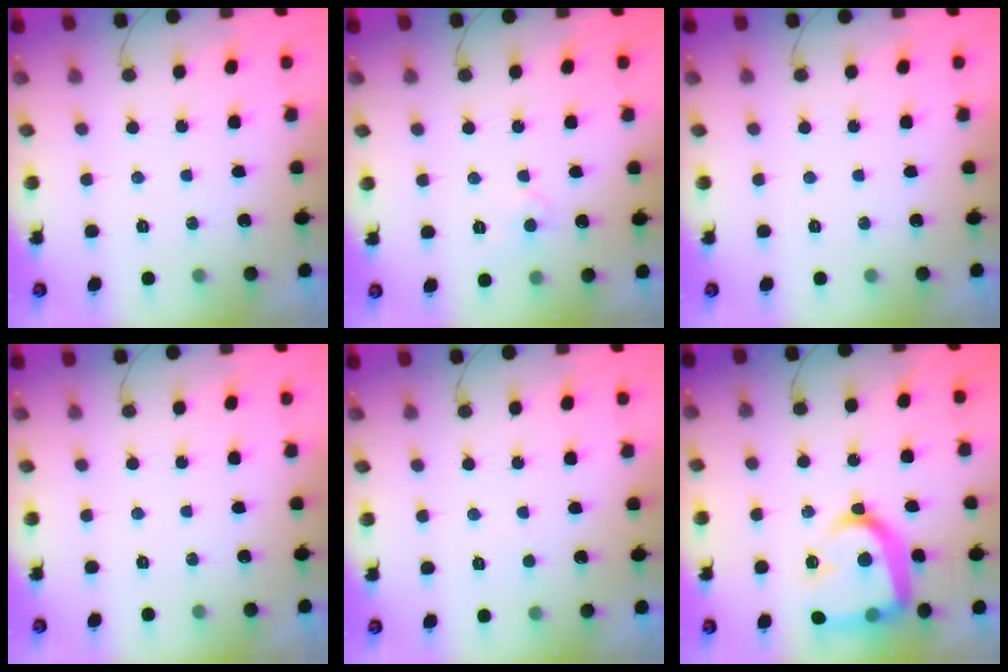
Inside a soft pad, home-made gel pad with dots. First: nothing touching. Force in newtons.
{"total": 4.3, "press": 4.2, "slide": 0.5}
{"total": 0.0}
{"total": 0.0}
{"total": 1.7, "press": 1.7, "slide": 0.2}
{"total": 19.8, "press": 19.7, "slide": 1.4}